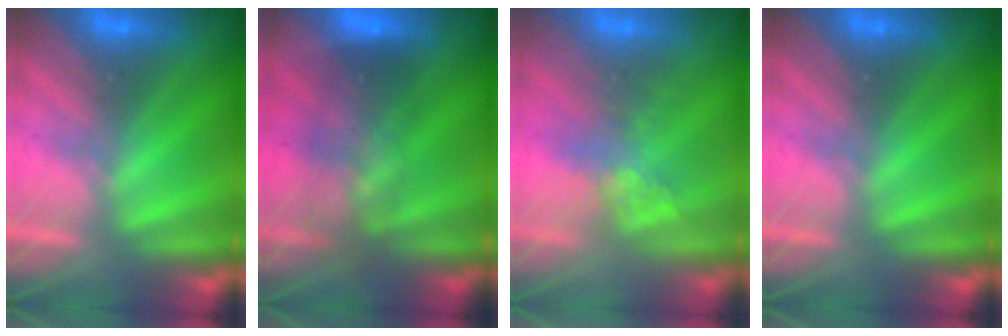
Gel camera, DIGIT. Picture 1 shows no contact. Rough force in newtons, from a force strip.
{"total": 7.0}
{"total": 2.4}
{"total": 0.0}